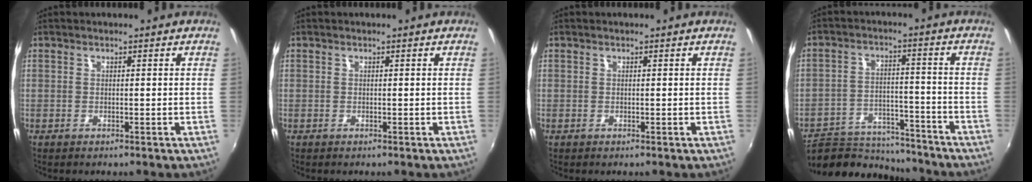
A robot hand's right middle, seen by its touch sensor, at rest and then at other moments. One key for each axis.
{"total": 0.0}
{"total": 0.0}
{"total": 13.8, "fx": -12.4, "fy": 5.1, "fz": 3.3, "tx": -0.080, "ty": 0.014, "tz": -0.180}